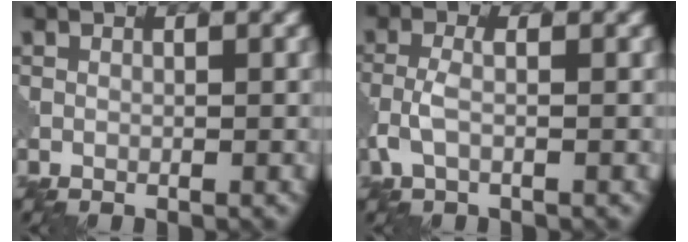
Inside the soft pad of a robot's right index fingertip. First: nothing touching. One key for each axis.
{"total": 2.4, "fx": -0.7, "fy": 0.8, "fz": 2.2, "tx": -0.055, "ty": 0.003, "tz": -0.020}